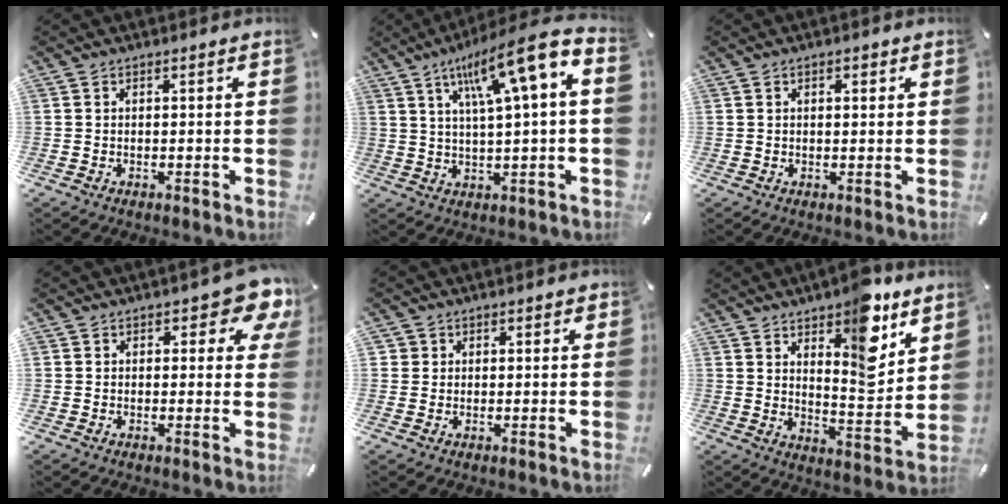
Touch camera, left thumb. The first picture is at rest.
{"total": 13.6, "force": [6.1, 1.9, 12.0], "torque": [-0.208, -0.023, 0.098]}
{"total": 1.2, "force": [0.4, 0.8, 0.9], "torque": [-0.019, 0.005, 0.007]}
{"total": 7.4, "force": [4.4, 3.9, 4.4], "torque": [-0.040, -0.026, 0.072]}
{"total": 2.3, "force": [0.8, 2.2, 0.2], "torque": [0.000, 0.000, 0.014]}
{"total": 13.8, "force": [8.8, 6.2, 8.7], "torque": [-0.096, -0.070, 0.150]}